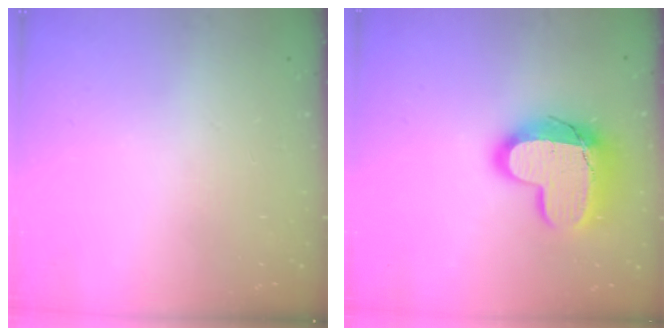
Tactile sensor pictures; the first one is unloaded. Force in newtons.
{"total": 15.8, "press": 15.7, "slide": 1.0}